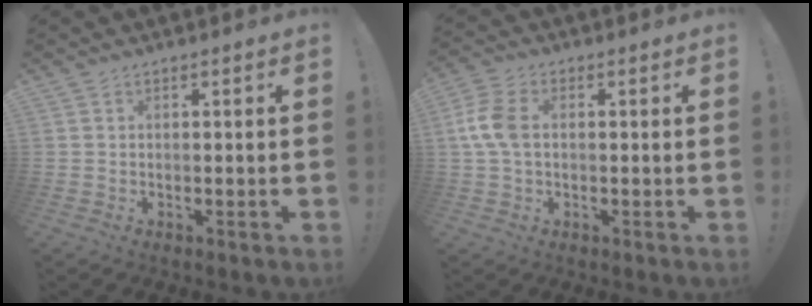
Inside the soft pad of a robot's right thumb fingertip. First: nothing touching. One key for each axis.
{"total": 8.3, "fx": 0.5, "fy": 5.1, "fz": 6.5, "tx": -0.148, "ty": 0.004, "tz": 0.011}